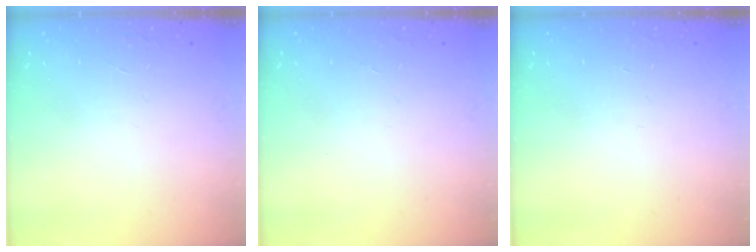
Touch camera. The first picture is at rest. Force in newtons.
{"total": 0.0}
{"total": 0.0}